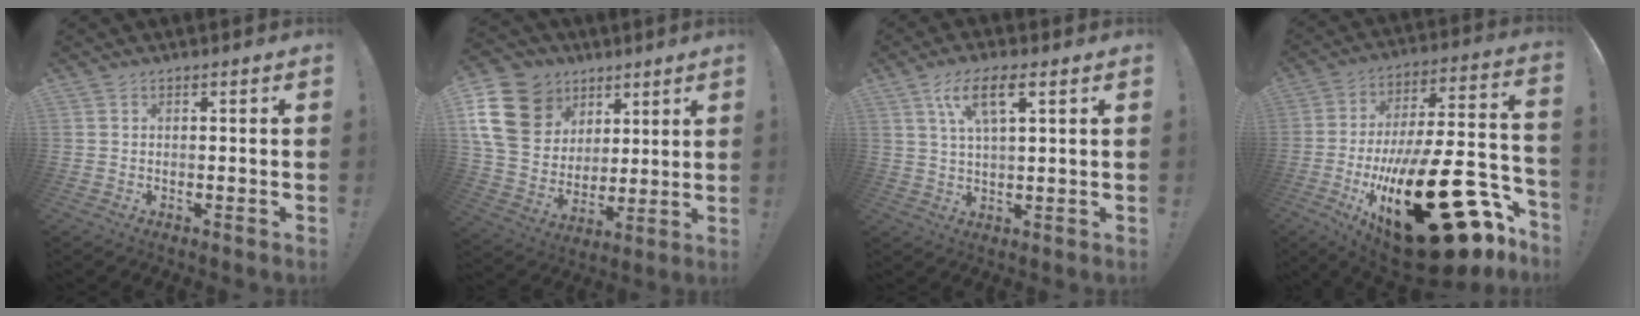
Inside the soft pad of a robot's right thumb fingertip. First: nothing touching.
{"total": 19.1, "force": [7.5, 15.1, 8.9], "torque": [-0.168, -0.032, 0.161]}
{"total": 8.8, "force": [4.1, 2.6, 7.4], "torque": [-0.130, -0.002, 0.071]}
{"total": 37.9, "force": [-13.6, 14.0, 32.4], "torque": [-0.508, 0.047, -0.199]}